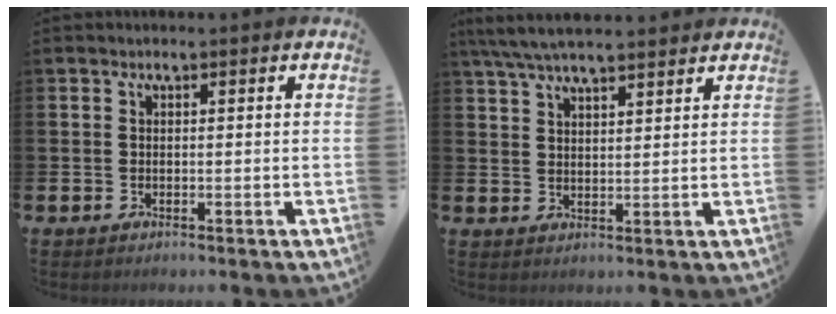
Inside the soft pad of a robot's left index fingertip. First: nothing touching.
{"total": 6.0, "force": [5.5, 0.9, 2.2], "torque": [-0.062, -0.012, 0.104]}